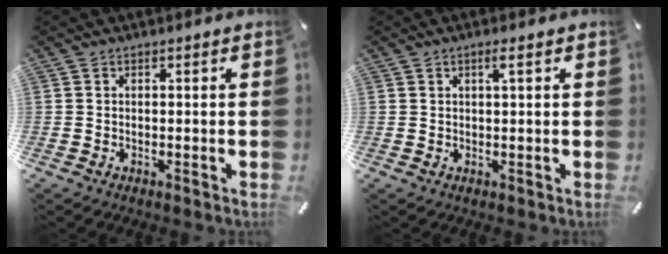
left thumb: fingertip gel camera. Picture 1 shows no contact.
{"total": 2.2, "force": [1.0, 0.5, 1.9], "torque": [-0.038, 0.005, 0.015]}